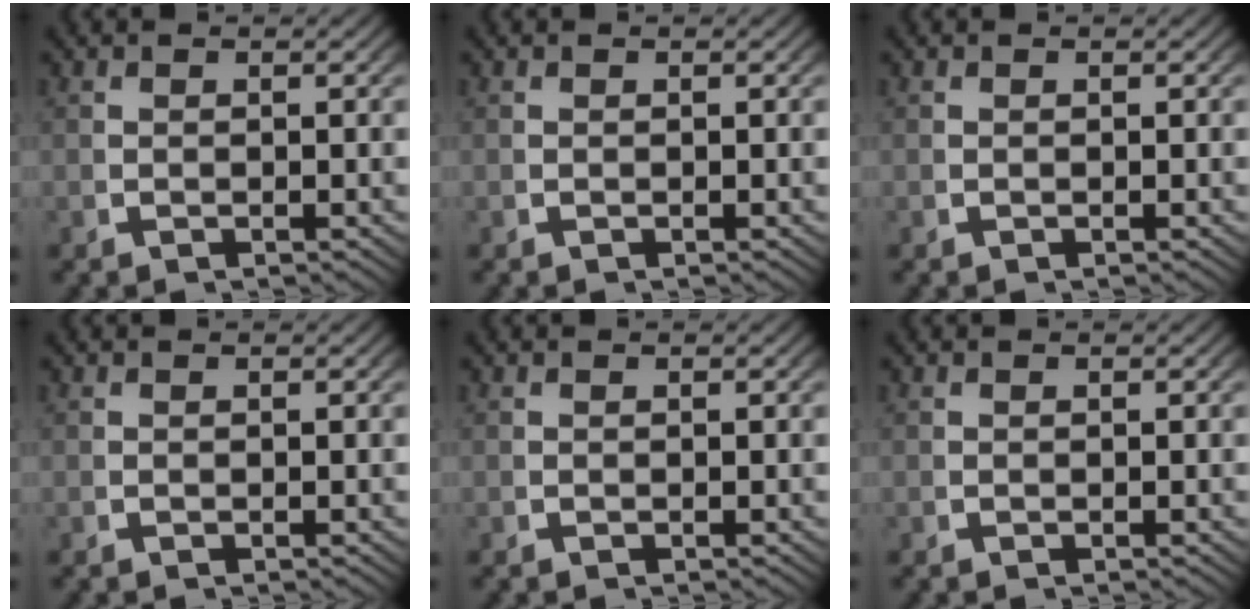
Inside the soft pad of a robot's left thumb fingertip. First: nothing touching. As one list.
[{"total": 0.0}, {"total": 0.0}, {"total": 0.0}, {"total": 0.0}, {"total": 0.0}]